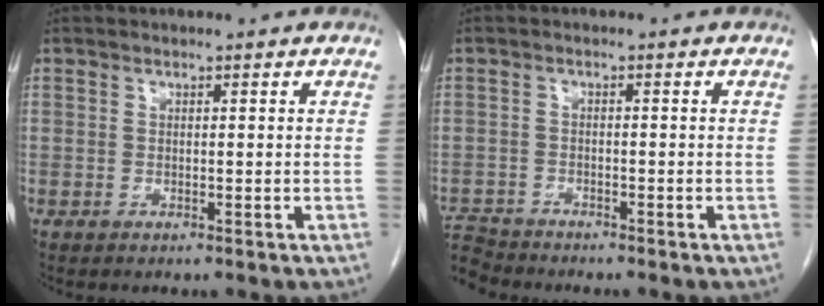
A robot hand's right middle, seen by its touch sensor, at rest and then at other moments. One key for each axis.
{"total": 4.5, "fx": -4.5, "fy": 0.4, "fz": -0.4, "tx": 0.008, "ty": -0.009, "tz": -0.087}